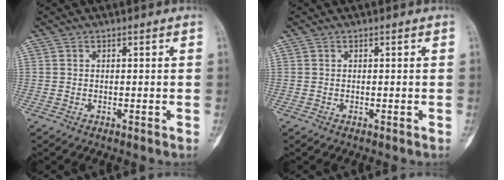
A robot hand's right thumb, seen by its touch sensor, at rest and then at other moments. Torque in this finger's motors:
{"motor_torque": [0.00, 0.00, 0.00, 0.00, 0.01]}